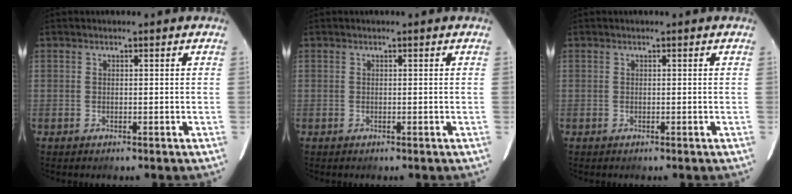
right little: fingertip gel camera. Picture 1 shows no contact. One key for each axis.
{"total": 0.0}
{"total": 0.0}